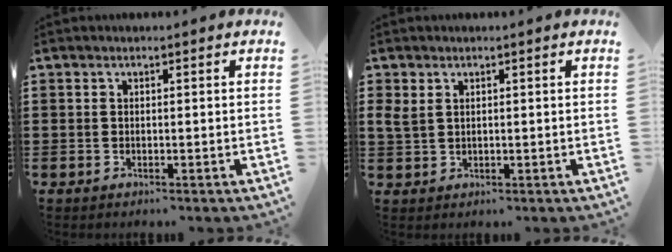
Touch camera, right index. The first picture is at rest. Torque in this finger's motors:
{"motor_torque": [0.02, 0.00, 0.09, 0.10]}